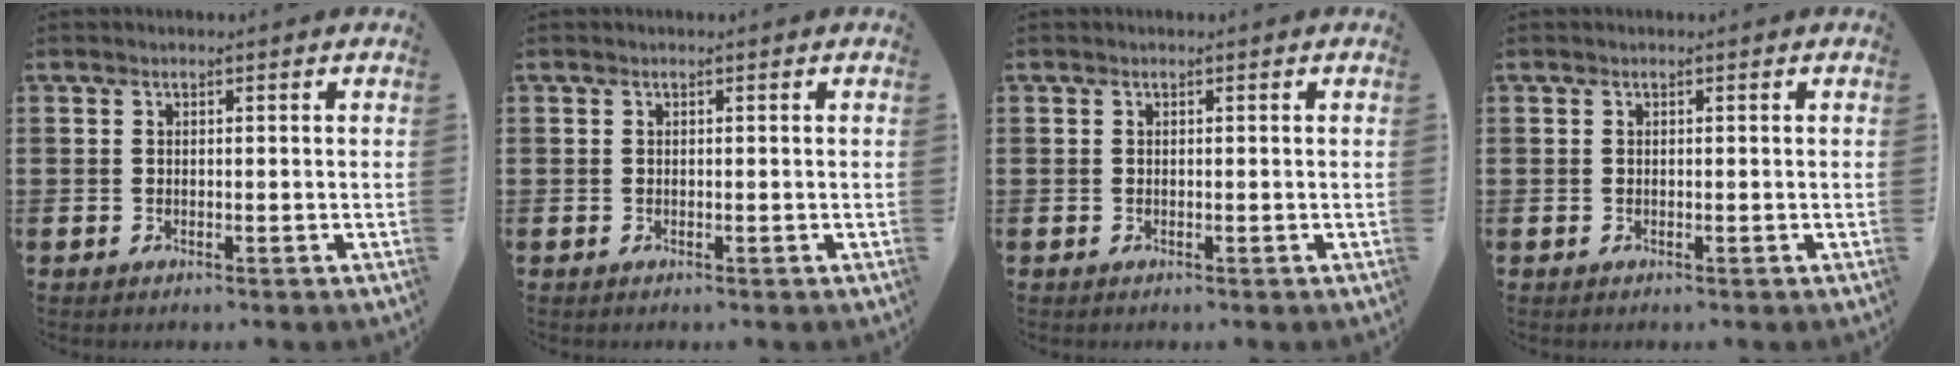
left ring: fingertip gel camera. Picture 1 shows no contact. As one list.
[{"total": 0.0}, {"total": 0.0}, {"total": 0.0}]